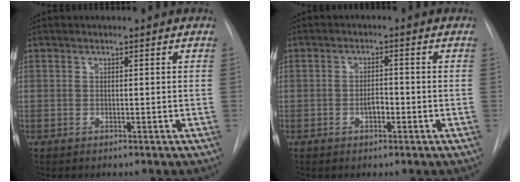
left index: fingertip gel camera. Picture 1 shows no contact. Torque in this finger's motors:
{"motor_torque": [0.07, 0.03, 0.08, 0.01]}